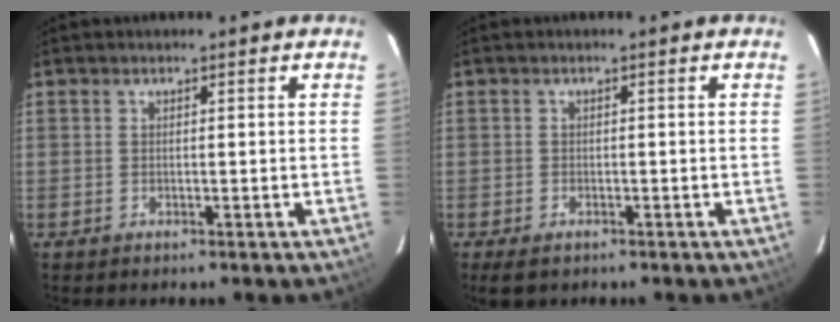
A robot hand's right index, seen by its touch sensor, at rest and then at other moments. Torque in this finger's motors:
{"motor_torque": [0.27, -0.24, 0.10, -0.01]}